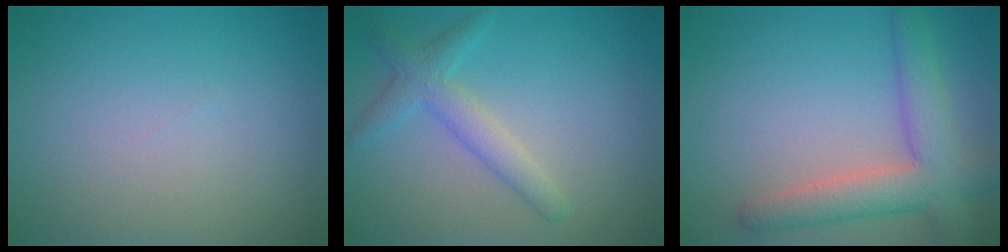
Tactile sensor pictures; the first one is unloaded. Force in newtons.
{"total": 1.9, "press": 1.9, "slide": 0.2}
{"total": 5.6, "press": 5.6, "slide": 0.4}